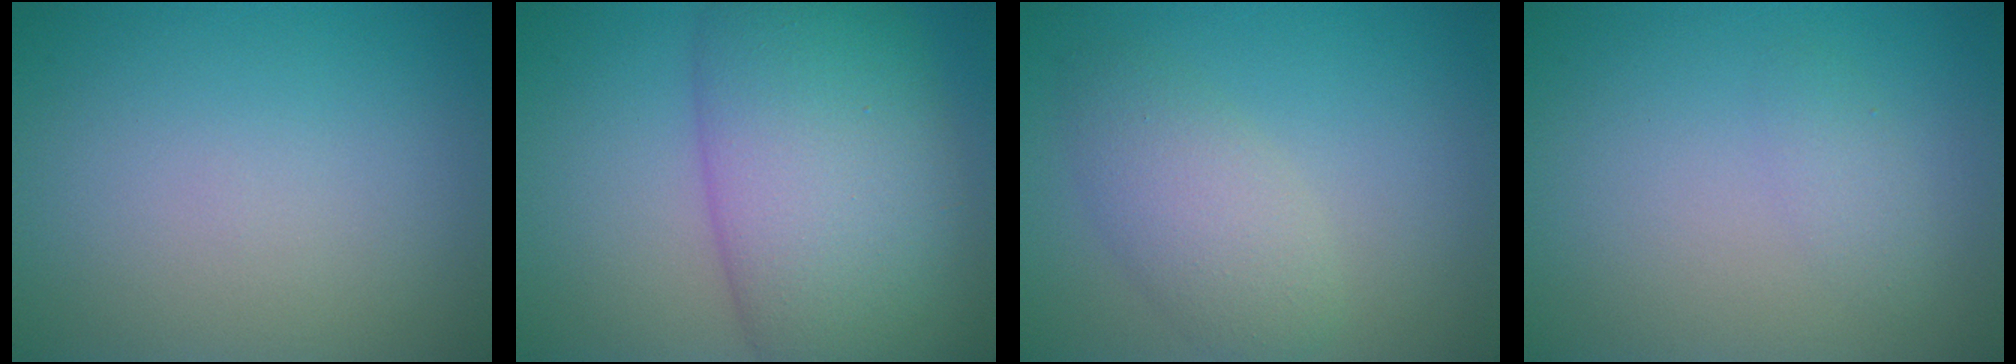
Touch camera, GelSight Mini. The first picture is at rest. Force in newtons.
{"total": 12.1, "press": 12.1, "slide": 0.5}
{"total": 3.5, "press": 3.5, "slide": 0.2}
{"total": 1.2, "press": 1.2, "slide": 0.0}